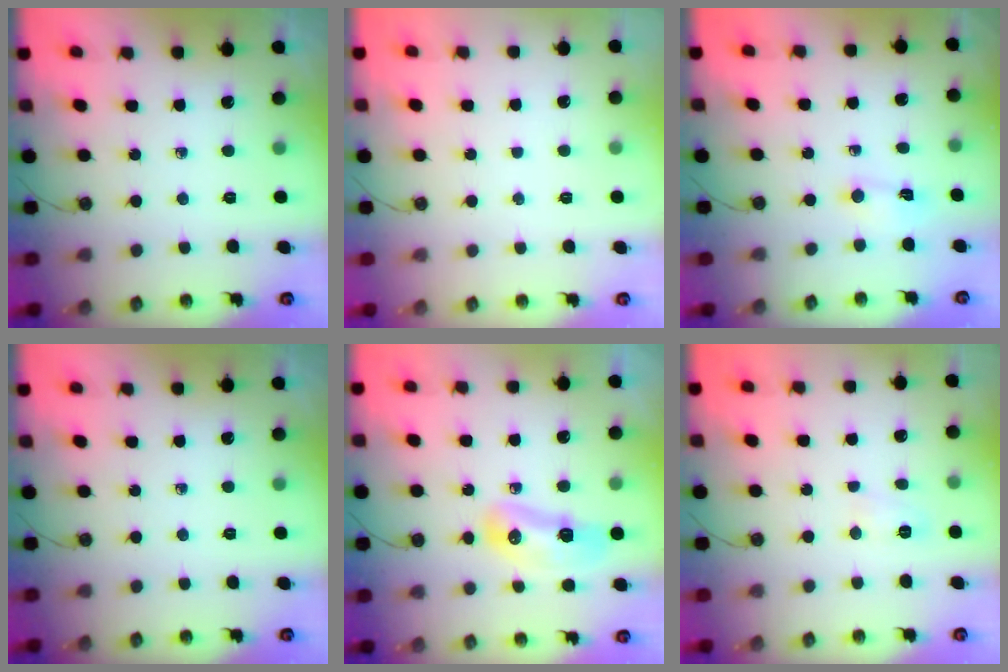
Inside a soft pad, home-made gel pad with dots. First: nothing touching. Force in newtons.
{"total": 1.3, "press": 1.3, "slide": 0.1}
{"total": 2.0, "press": 2.0, "slide": 0.3}
{"total": 0.0}
{"total": 8.9, "press": 8.8, "slide": 1.3}
{"total": 4.1, "press": 4.0, "slide": 0.5}